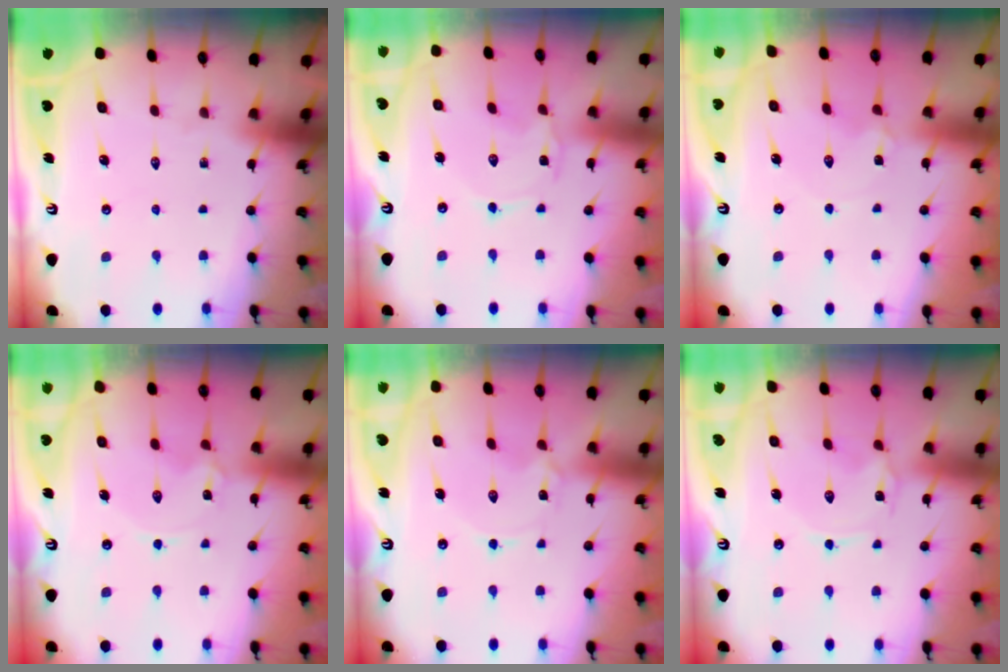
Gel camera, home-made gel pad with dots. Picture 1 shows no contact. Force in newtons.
{"total": 1.3, "press": 1.3, "slide": 0.2}
{"total": 1.2, "press": 1.2, "slide": 0.3}
{"total": 0.5, "press": 0.5, "slide": 0.1}
{"total": 0.0}
{"total": 1.5, "press": 1.5, "slide": 0.2}